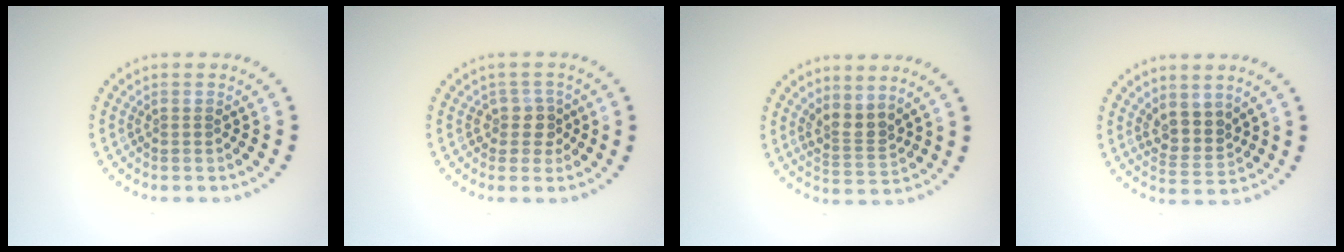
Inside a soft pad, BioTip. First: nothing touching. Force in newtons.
{"total": 2.1, "press": 1.7, "slide": 1.2}
{"total": 2.5, "press": 1.9, "slide": 1.6}
{"total": 2.9, "press": 2.4, "slide": 1.6}